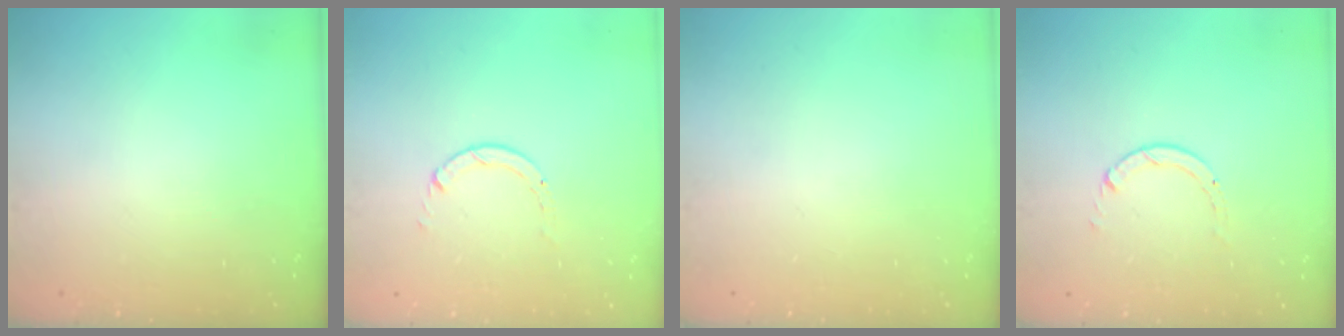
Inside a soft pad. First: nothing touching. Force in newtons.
{"total": 0.9, "press": 0.9, "slide": 0.1}
{"total": 0.0}
{"total": 0.9, "press": 0.9, "slide": 0.1}